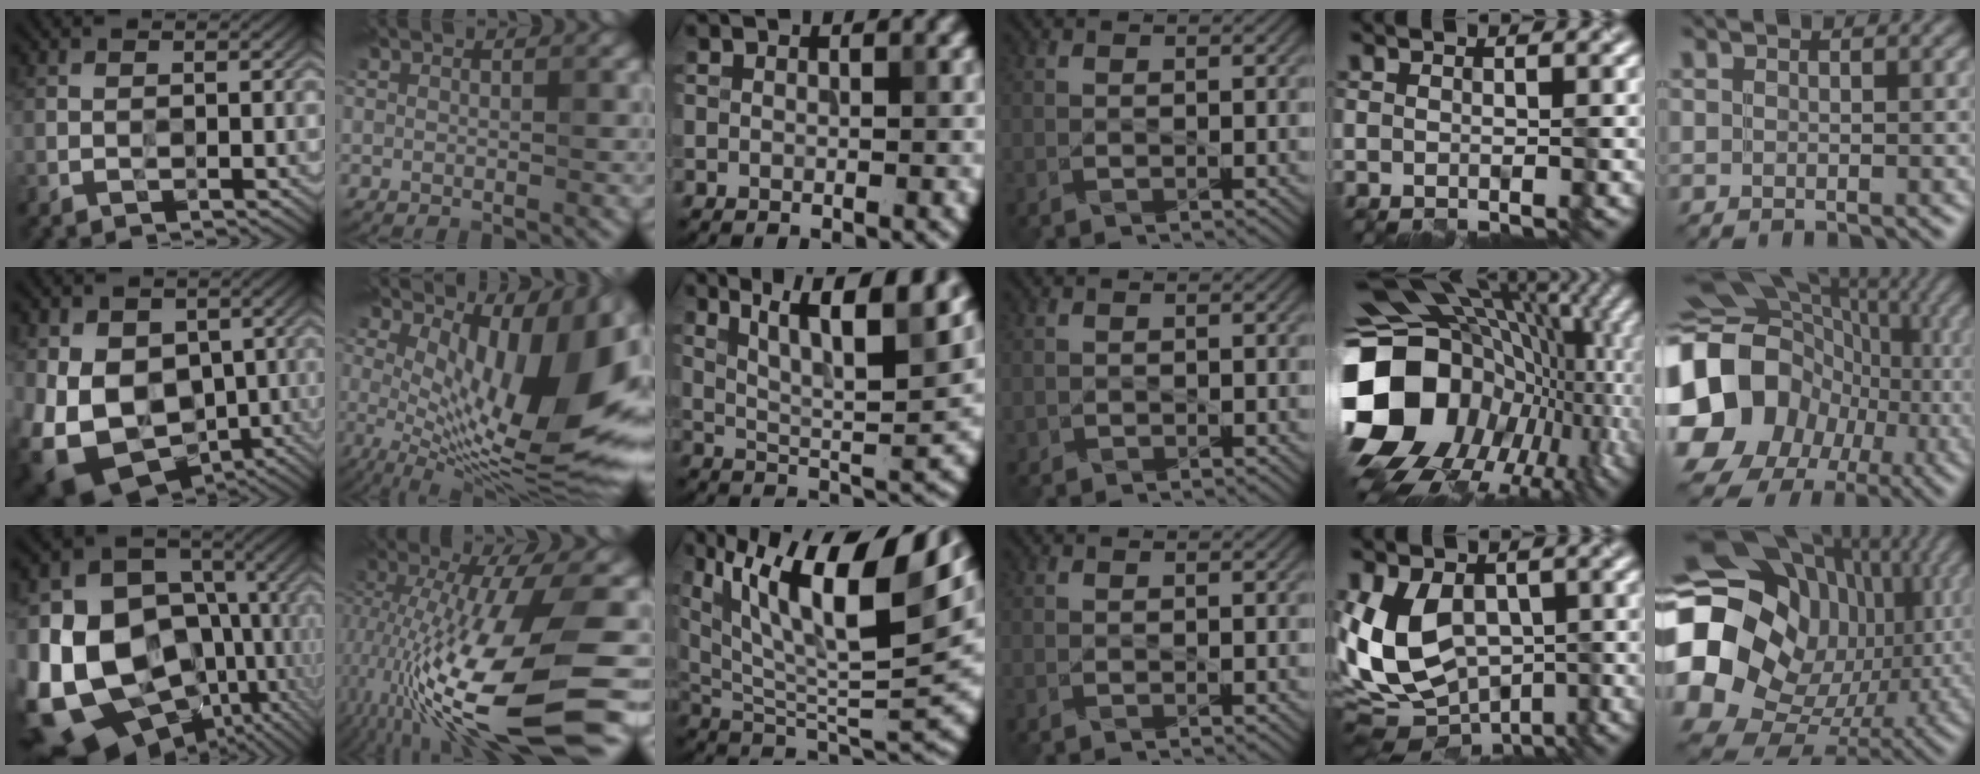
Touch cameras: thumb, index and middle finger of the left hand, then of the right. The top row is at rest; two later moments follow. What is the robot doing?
{"motion": "wipe", "object": "plastic plate"}